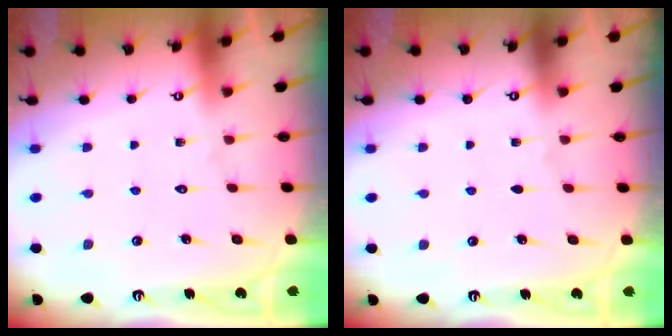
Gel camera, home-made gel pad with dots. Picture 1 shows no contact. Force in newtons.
{"total": 0.0}